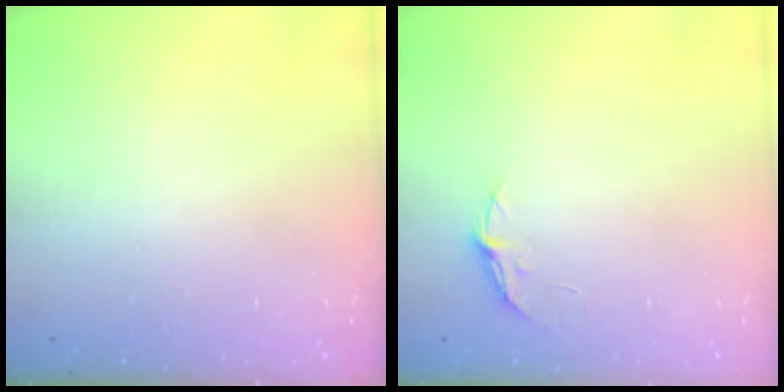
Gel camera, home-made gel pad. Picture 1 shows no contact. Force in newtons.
{"total": 3.8, "press": 3.8, "slide": 0.3}